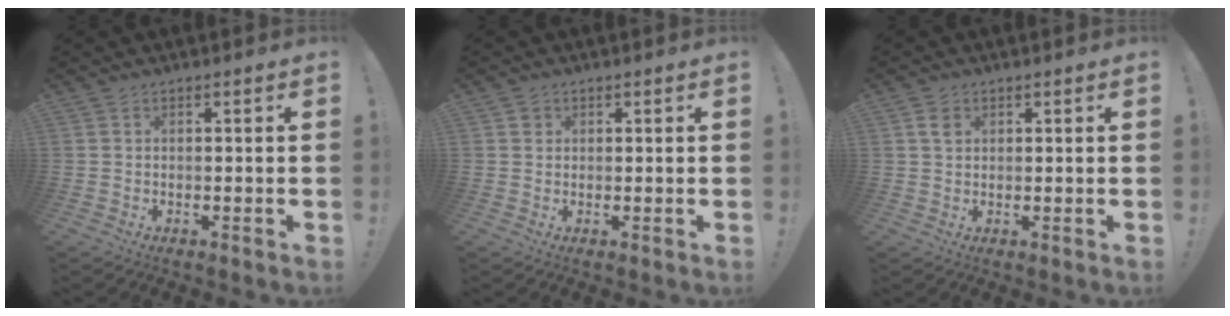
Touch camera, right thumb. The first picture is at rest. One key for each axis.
{"total": 1.3, "fx": 0.6, "fy": 1.2, "fz": 0.2, "tx": -0.001, "ty": 0.001, "tz": 0.010}
{"total": 2.7, "fx": 1.2, "fy": 1.9, "fz": 1.5, "tx": -0.012, "ty": -0.004, "tz": 0.020}